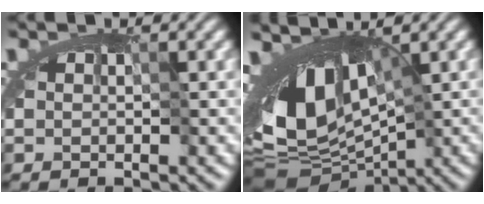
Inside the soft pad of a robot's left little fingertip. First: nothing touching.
{"total": 10.2, "force": [-1.2, 5.6, 8.5], "torque": [-0.147, -0.005, -0.020]}